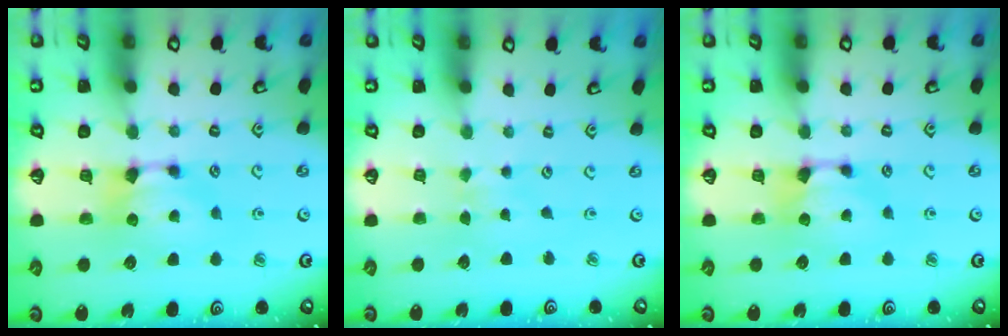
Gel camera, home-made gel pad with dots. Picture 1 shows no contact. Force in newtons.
{"total": 3.4, "press": 3.4, "slide": 0.5}
{"total": 0.9, "press": 0.3, "slide": 0.8}